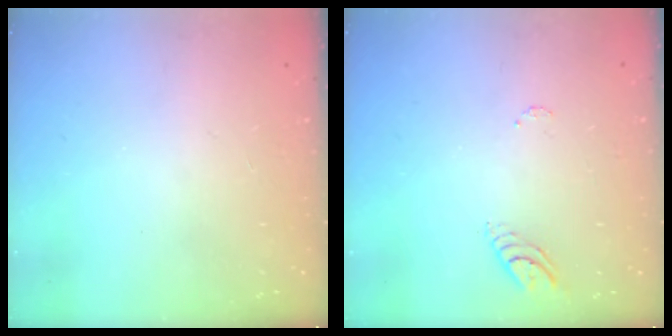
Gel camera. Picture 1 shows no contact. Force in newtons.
{"total": 3.7, "press": 3.7, "slide": 0.3}